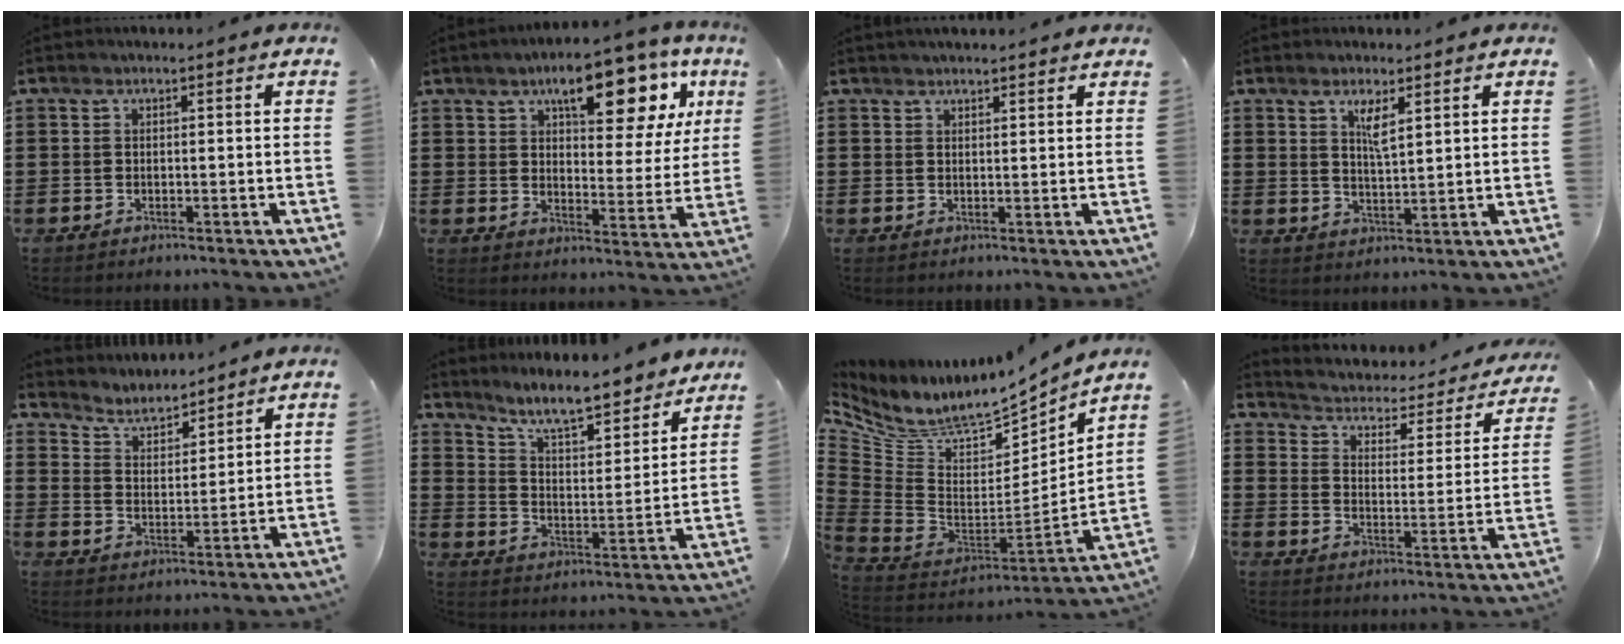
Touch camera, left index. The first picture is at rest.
{"total": 14.1, "force": [8.2, 5.3, 10.2], "torque": [-0.143, -0.028, 0.130]}
{"total": 1.5, "force": [1.5, 0.0, 0.2], "torque": [-0.007, 0.002, 0.029]}
{"total": 3.6, "force": [2.2, 0.9, 2.8], "torque": [-0.051, 0.000, 0.035]}
{"total": 4.1, "force": [4.0, 0.8, 0.2], "torque": [-0.025, -0.019, 0.068]}
{"total": 8.0, "force": [7.2, 0.2, 3.3], "torque": [-0.083, -0.053, 0.123]}
{"total": 7.5, "force": [5.8, 3.1, 3.6], "torque": [-0.109, -0.058, 0.100]}
{"total": 1.8, "force": [1.6, 0.8, 0.4], "torque": [-0.025, -0.023, 0.015]}